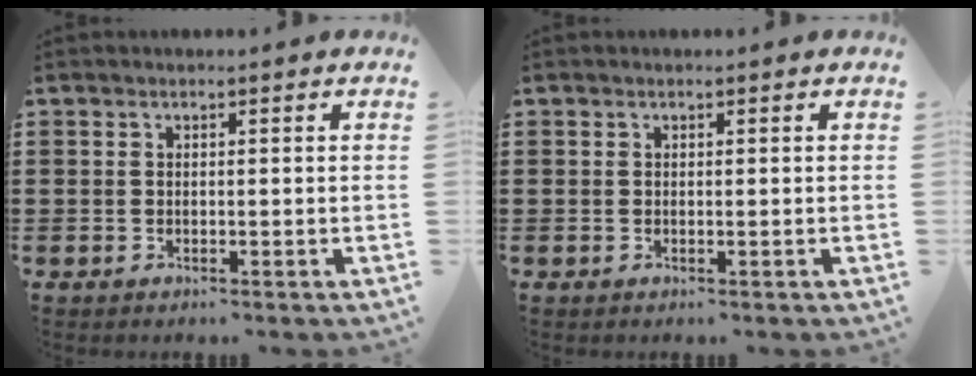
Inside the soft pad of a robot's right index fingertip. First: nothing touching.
{"total": 0.0}